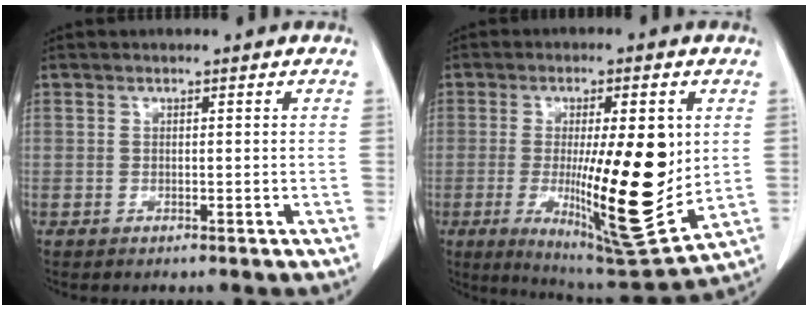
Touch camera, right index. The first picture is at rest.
{"total": 18.0, "force": [-0.2, 3.0, 17.7], "torque": [-0.280, -0.024, 0.005]}